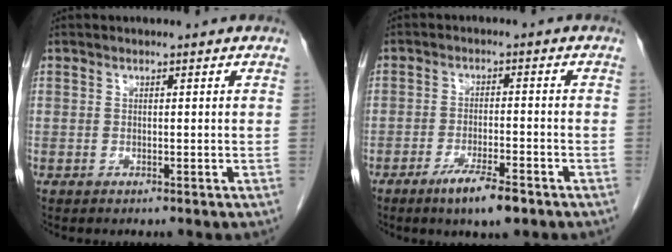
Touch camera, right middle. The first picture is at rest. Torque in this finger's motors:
{"motor_torque": [1.39, -0.75, 0.41, 0.08]}